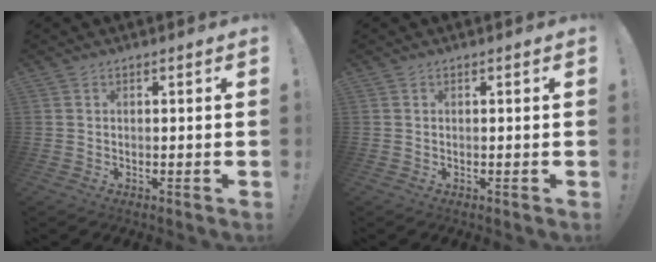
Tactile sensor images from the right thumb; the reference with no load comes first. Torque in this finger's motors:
{"motor_torque": [0.00, 0.00, 0.00, 0.00, 0.00]}